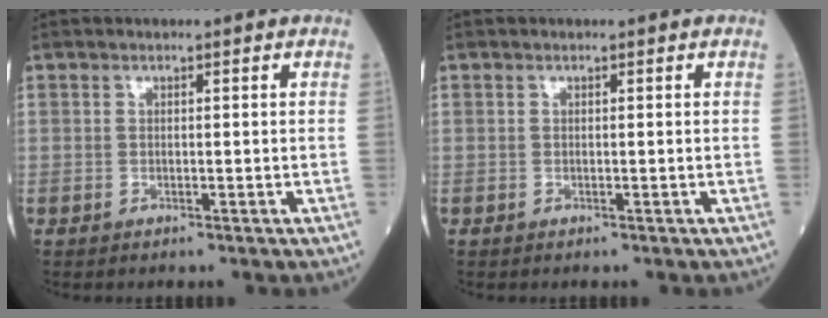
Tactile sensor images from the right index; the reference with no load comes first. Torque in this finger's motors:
{"motor_torque": [0.00, 0.00, -0.01, -0.01]}